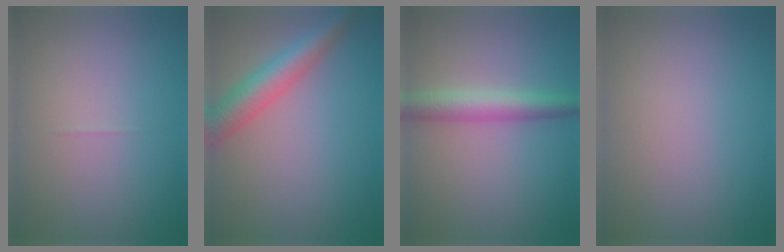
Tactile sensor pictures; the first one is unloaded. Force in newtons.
{"total": 5.0, "press": 5.0, "slide": 0.2}
{"total": 3.7, "press": 3.7, "slide": 0.1}
{"total": 0.0}